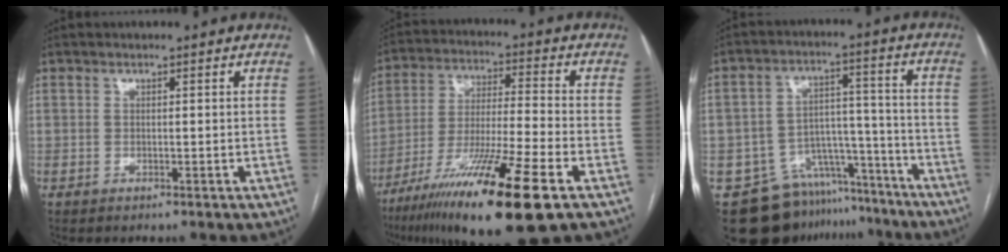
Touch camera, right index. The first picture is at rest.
{"total": 19.8, "force": [-11.3, 0.7, 16.2], "torque": [-0.280, -0.048, -0.197]}
{"total": 14.8, "force": [-12.2, 8.0, 2.7], "torque": [-0.033, 0.059, -0.172]}